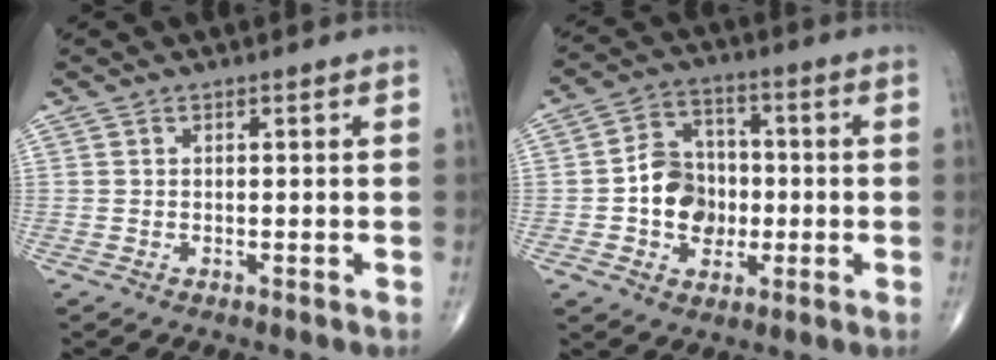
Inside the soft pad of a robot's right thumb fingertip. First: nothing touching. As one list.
[{"total": 10.3, "force": [-1.3, 8.3, 6.0], "torque": [-0.066, 0.024, -0.028]}]